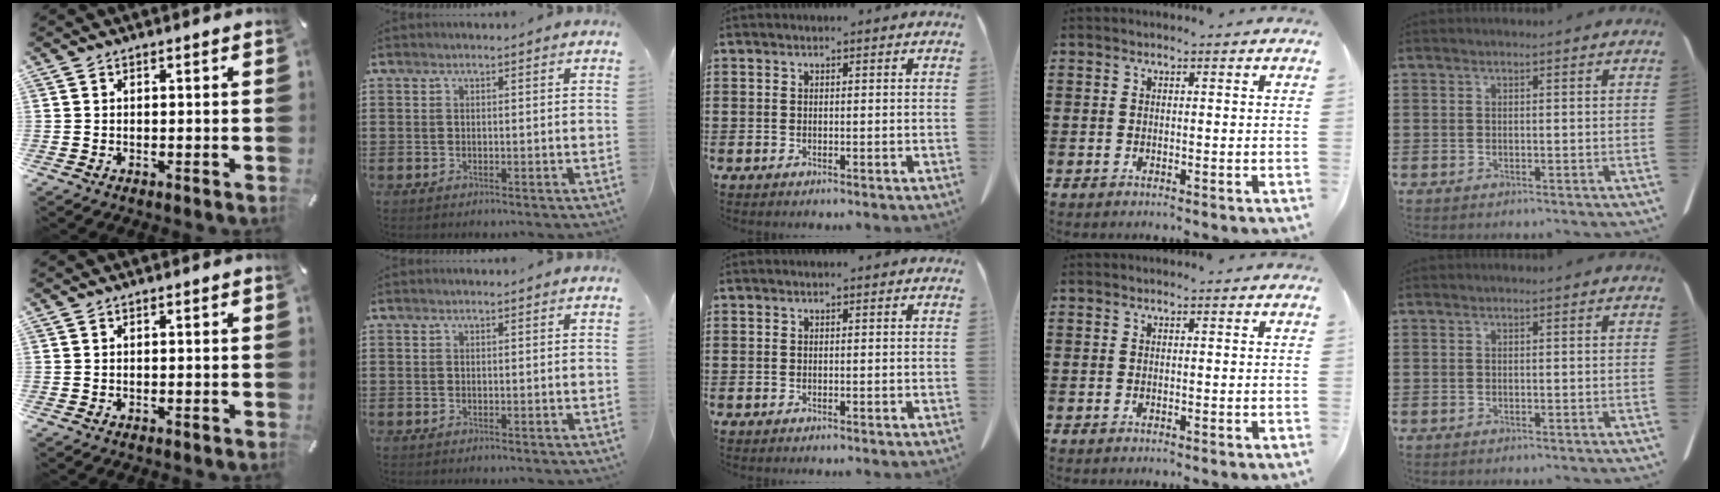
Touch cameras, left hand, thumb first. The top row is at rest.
{}